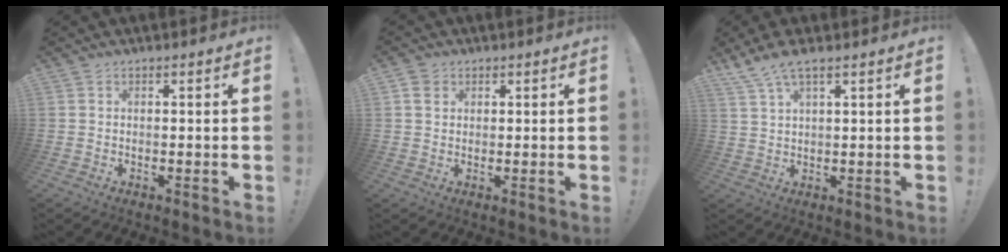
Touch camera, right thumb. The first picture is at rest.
{"total": 3.2, "force": [1.5, 2.7, 1.0], "torque": [-0.014, 0.000, 0.027]}
{"total": 5.4, "force": [4.0, 0.7, 3.5], "torque": [-0.081, -0.013, 0.075]}